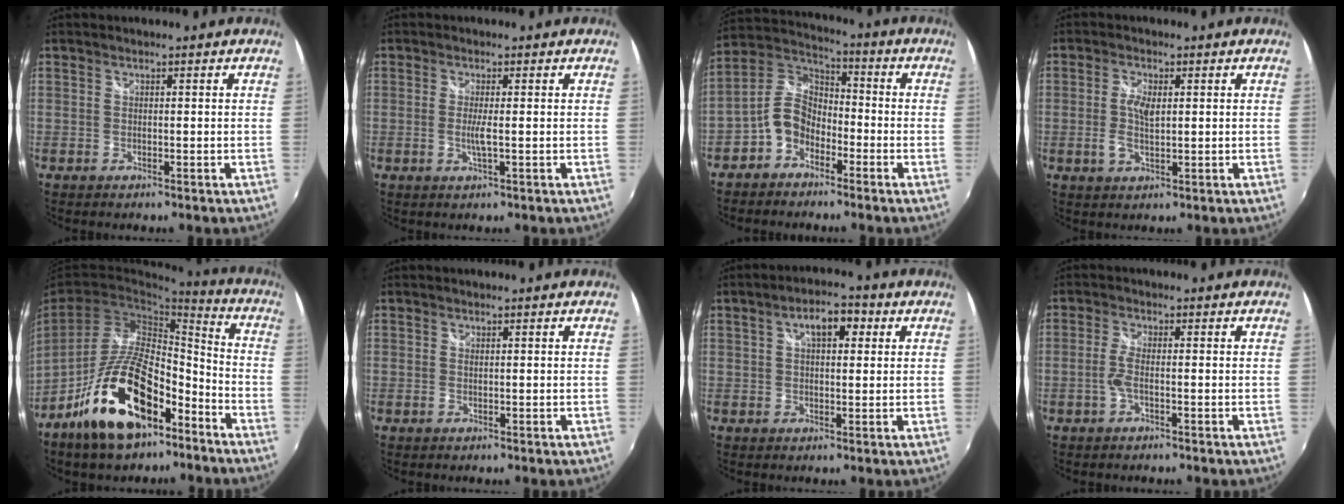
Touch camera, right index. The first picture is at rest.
{"total": 2.5, "force": [-0.3, -0.1, 2.5], "torque": [-0.049, -0.007, -0.006]}
{"total": 8.6, "force": [-4.8, 5.8, 4.1], "torque": [-0.092, 0.025, -0.098]}
{"total": 4.0, "force": [0.3, 1.8, 3.5], "torque": [-0.070, -0.001, 0.003]}
{"total": 18.6, "force": [-11.2, 8.1, 12.4], "torque": [-0.229, 0.009, -0.186]}
{"total": 0.0}
{"total": 5.9, "force": [2.0, 3.0, 4.6], "torque": [-0.073, 0.016, 0.031]}
{"total": 2.6, "force": [-0.8, 0.3, 2.4], "torque": [-0.057, 0.000, -0.018]}